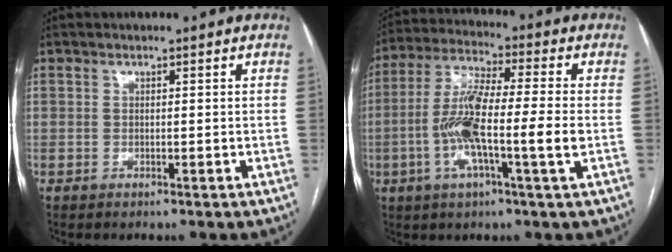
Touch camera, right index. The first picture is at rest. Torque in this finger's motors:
{"motor_torque": [1.75, -0.07, 1.05, 0.21]}